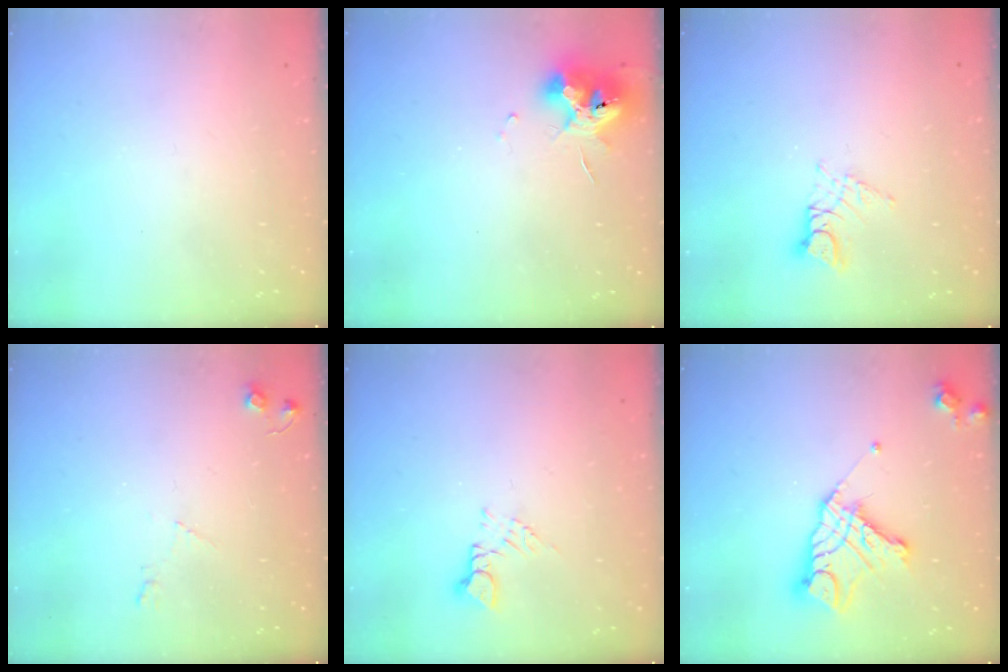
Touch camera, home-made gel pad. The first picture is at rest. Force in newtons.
{"total": 11.3, "press": 11.3, "slide": 1.0}
{"total": 5.9, "press": 5.9, "slide": 0.4}
{"total": 6.2, "press": 6.2, "slide": 0.9}
{"total": 3.2, "press": 3.2, "slide": 0.4}
{"total": 14.6, "press": 14.5, "slide": 1.3}